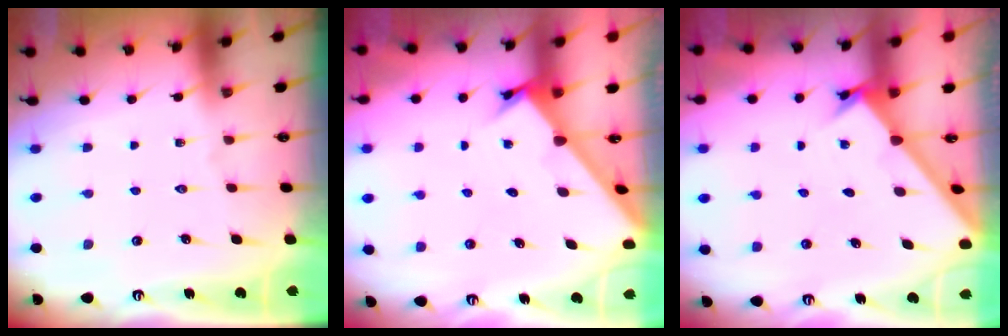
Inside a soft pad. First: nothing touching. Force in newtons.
{"total": 1.9, "press": 1.9, "slide": 0.2}
{"total": 1.6, "press": 1.6, "slide": 0.1}